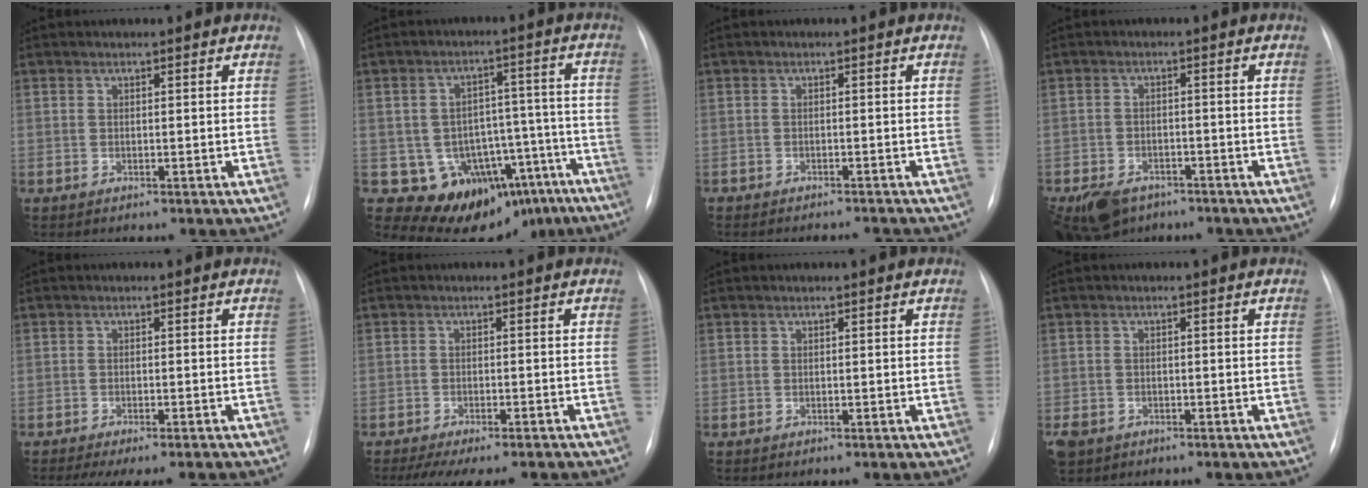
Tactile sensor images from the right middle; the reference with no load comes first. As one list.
[{"total": 15.2, "force": [-9.9, 10.0, 5.8], "torque": [-0.038, 0.063, -0.124]}, {"total": 4.4, "force": [-4.4, 0.5, 0.4], "torque": [0.003, -0.004, -0.057]}, {"total": 10.2, "force": [-7.1, 6.1, 4.2], "torque": [-0.103, -0.007, -0.110]}, {"total": 9.3, "force": [-8.1, 1.5, 4.4], "torque": [-0.054, -0.008, -0.104]}, {"total": 11.3, "force": [-9.7, 2.3, 5.4], "torque": [-0.075, -0.006, -0.126]}, {"total": 0.0}, {"total": 7.2, "force": [-3.9, 5.5, 2.5], "torque": [-0.073, -0.003, -0.057]}]